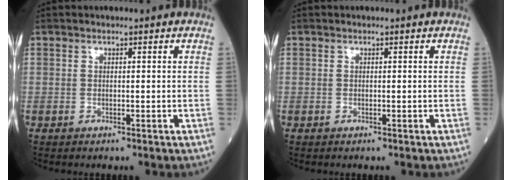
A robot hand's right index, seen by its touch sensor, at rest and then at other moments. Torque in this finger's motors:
{"motor_torque": [0.01, 0.01, 0.00, 0.00]}